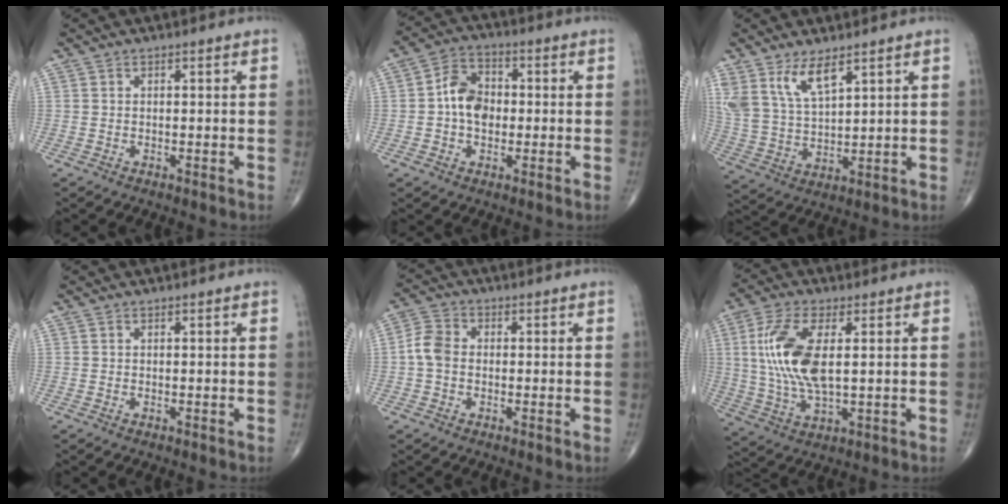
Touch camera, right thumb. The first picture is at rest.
{"total": 8.0, "force": [-0.3, 5.8, 5.5], "torque": [-0.078, 0.020, -0.015]}
{"total": 8.9, "force": [5.6, 3.4, 6.1], "torque": [-0.116, -0.026, 0.123]}
{"total": 0.0}
{"total": 4.8, "force": [-0.5, 3.6, 3.1], "torque": [-0.058, 0.013, -0.020]}
{"total": 13.3, "force": [2.1, 5.5, 11.9], "torque": [-0.263, -0.007, 0.046]}